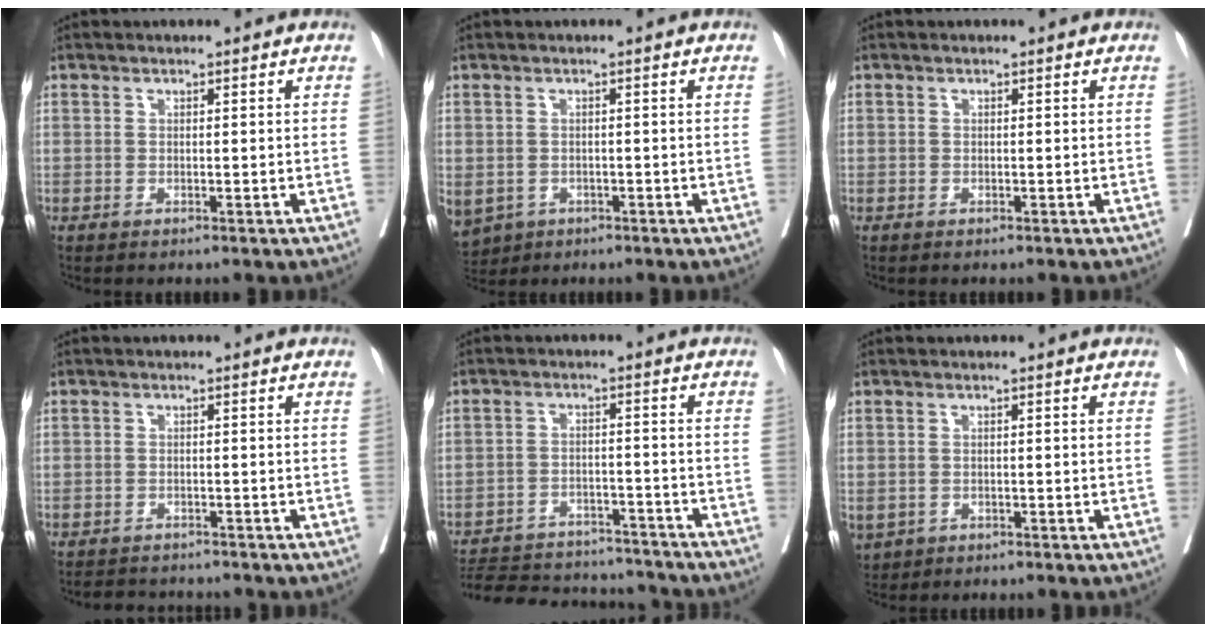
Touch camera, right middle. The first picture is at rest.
{"total": 11.0, "force": [-4.9, 8.6, 4.6], "torque": [-0.137, -0.010, -0.066]}
{"total": 0.7, "force": [-0.2, 0.6, -0.1], "torque": [0.008, 0.007, -0.007]}
{"total": 3.4, "force": [-3.2, 1.1, 0.1], "torque": [0.002, -0.006, -0.051]}
{"total": 18.2, "force": [-17.0, 4.2, 5.0], "torque": [-0.112, 0.000, -0.238]}
{"total": 5.2, "force": [-2.4, 4.1, 2.0], "torque": [-0.057, -0.005, -0.032]}